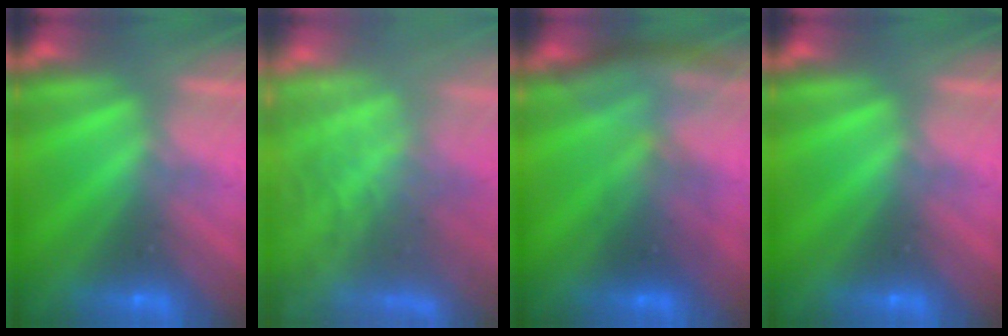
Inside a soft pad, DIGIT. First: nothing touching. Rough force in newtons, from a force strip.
{"total": 6.9}
{"total": 2.8}
{"total": 0.0}